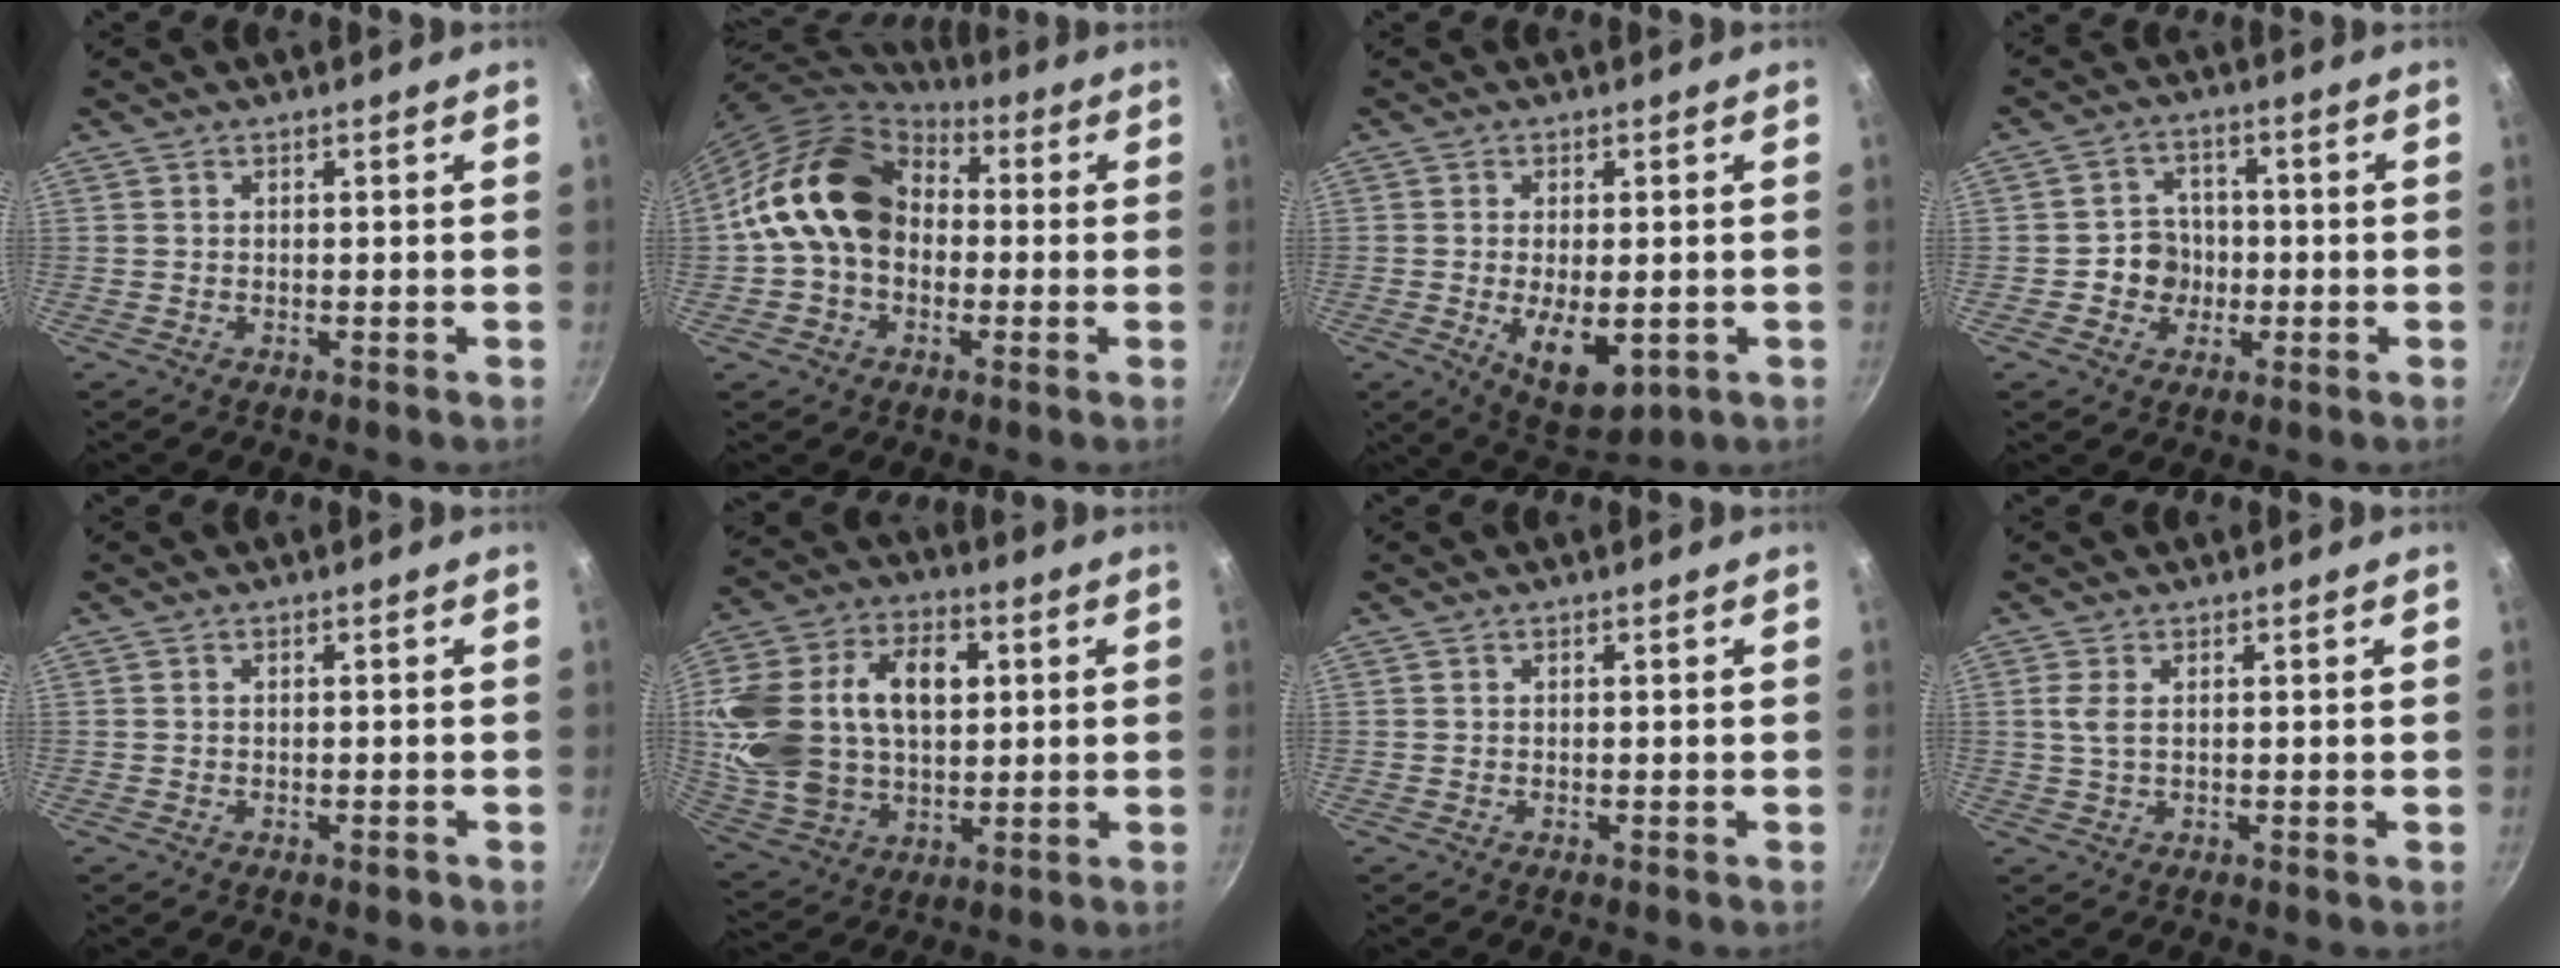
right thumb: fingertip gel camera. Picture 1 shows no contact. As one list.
[{"total": 16.4, "force": [0.5, 12.4, 10.7], "torque": [-0.158, 0.038, -0.006]}, {"total": 9.4, "force": [-1.9, 4.7, 8.0], "torque": [-0.112, -0.009, -0.013]}, {"total": 5.8, "force": [-1.2, 5.4, 1.9], "torque": [0.005, 0.016, -0.027]}, {"total": 0.9, "force": [-0.5, 0.4, 0.6], "torque": [-0.010, 0.003, -0.006]}, {"total": 24.8, "force": [3.8, 16.9, 17.7], "torque": [-0.340, 0.016, 0.073]}, {"total": 0.0}, {"total": 2.4, "force": [0.6, 0.9, 2.2], "torque": [-0.049, 0.000, 0.013]}]